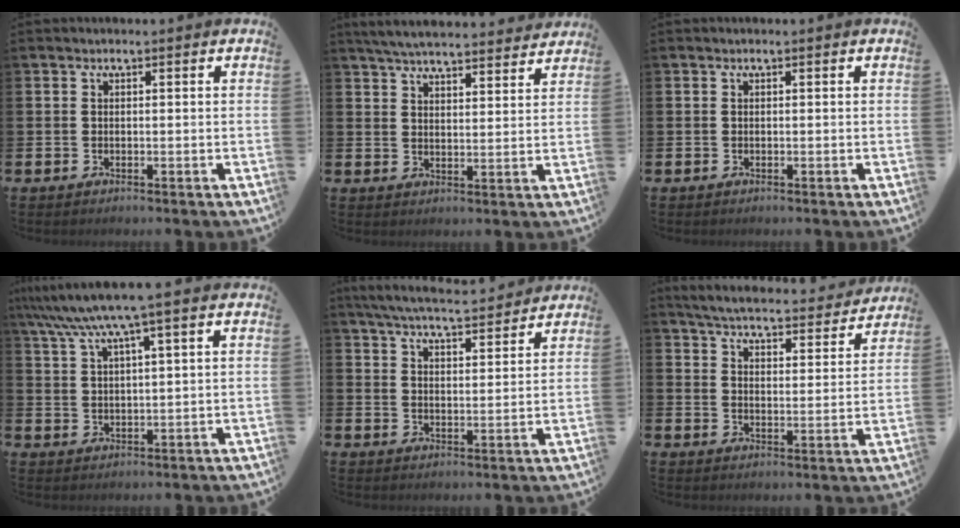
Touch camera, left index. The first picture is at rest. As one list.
[{"total": 5.6, "force": [5.4, 0.5, 1.1], "torque": [-0.036, -0.032, 0.097]}, {"total": 0.0}, {"total": 6.8, "force": [5.1, 0.2, 4.4], "torque": [-0.097, -0.018, 0.088]}, {"total": 6.1, "force": [5.9, 0.5, 1.5], "torque": [-0.048, -0.035, 0.105]}, {"total": 5.3, "force": [5.2, 0.5, 1.2], "torque": [-0.043, -0.040, 0.086]}]